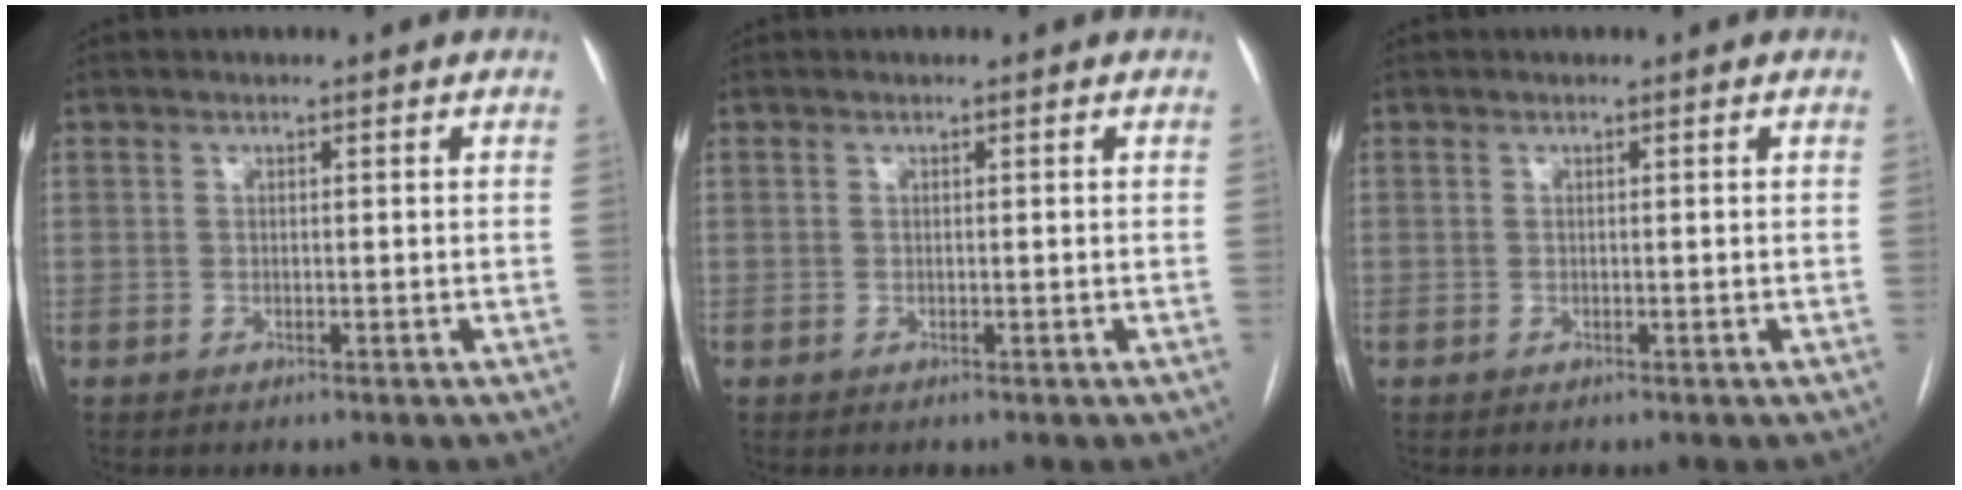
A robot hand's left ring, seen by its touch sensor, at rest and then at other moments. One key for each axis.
{"total": 0.0}
{"total": 0.0}